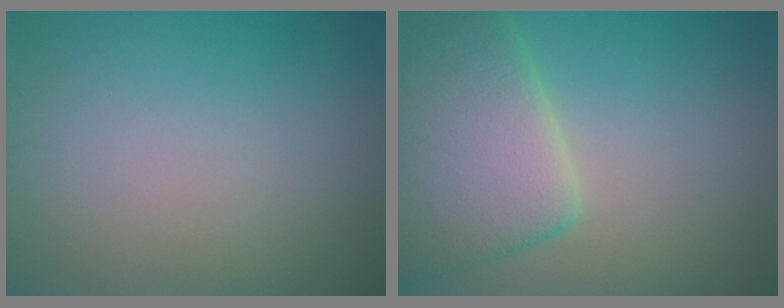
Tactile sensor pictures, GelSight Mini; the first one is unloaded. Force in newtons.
{"total": 8.5, "press": 8.5, "slide": 0.4}